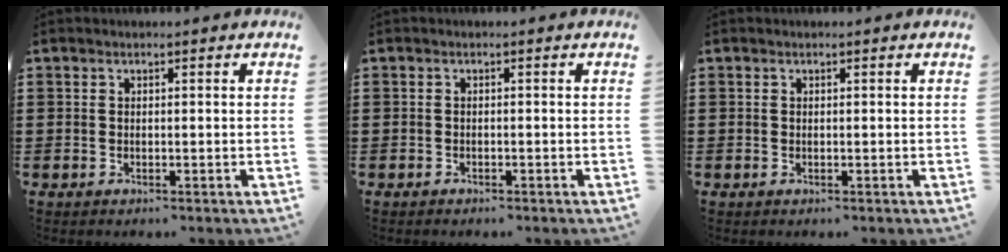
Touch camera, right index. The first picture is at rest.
{"total": 0.6, "force": [-0.5, 0.2, 0.0], "torque": [-0.002, 0.000, -0.011]}
{"total": 0.0}